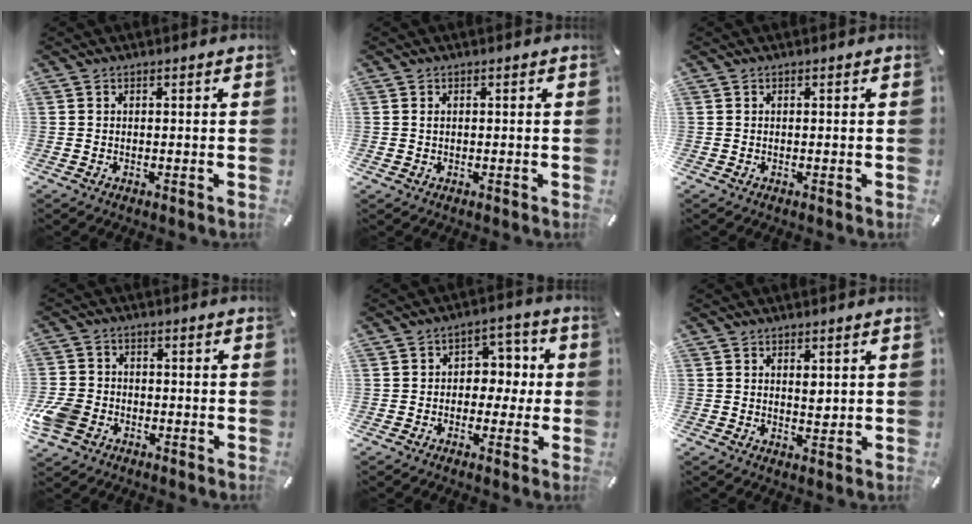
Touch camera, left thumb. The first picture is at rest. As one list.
[{"total": 0.7, "force": [0.1, 0.5, 0.4], "torque": [-0.009, 0.001, 0.001]}, {"total": 0.0}, {"total": 7.4, "force": [-3.2, 5.8, 3.4], "torque": [-0.083, 0.017, -0.060]}, {"total": 6.2, "force": [-0.8, 5.3, 3.1], "torque": [-0.034, 0.006, -0.022]}, {"total": 2.4, "force": [1.2, 1.3, 1.6], "torque": [-0.018, -0.005, 0.018]}]